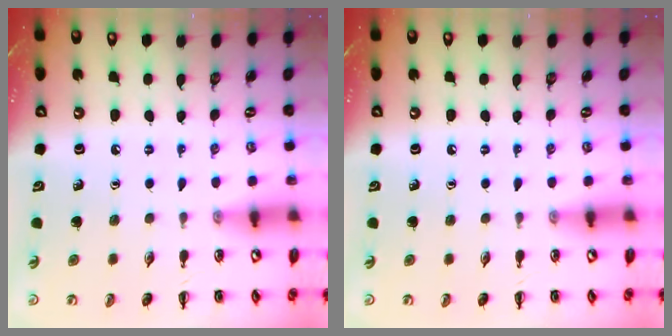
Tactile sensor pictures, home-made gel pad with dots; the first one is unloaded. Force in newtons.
{"total": 0.0}